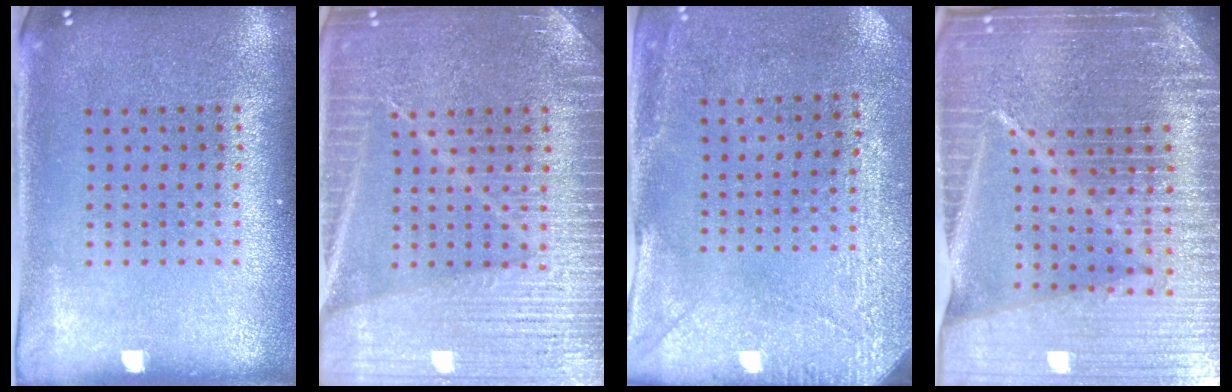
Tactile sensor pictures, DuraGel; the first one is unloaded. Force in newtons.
{"total": 4.1, "press": 4.1, "slide": 0.6}
{"total": 2.9, "press": 2.5, "slide": 1.5}
{"total": 7.2, "press": 6.1, "slide": 3.8}